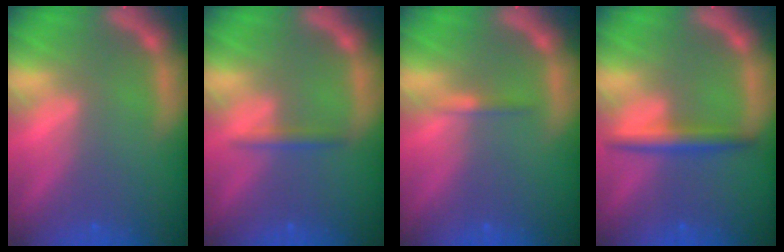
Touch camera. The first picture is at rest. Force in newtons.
{"total": 1.4}
{"total": 0.9}
{"total": 3.0}